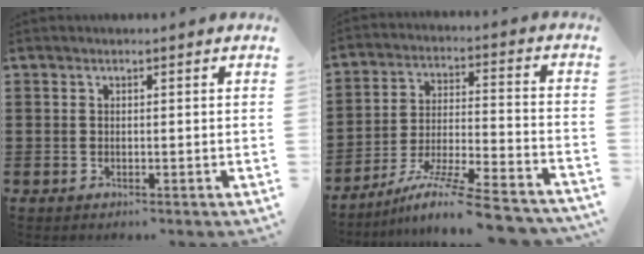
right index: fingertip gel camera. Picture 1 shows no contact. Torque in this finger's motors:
{"motor_torque": [2.14, 0.00, -0.02, 0.00]}